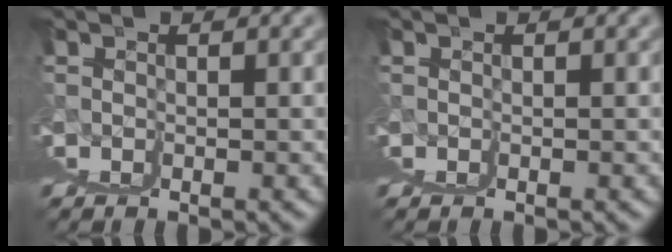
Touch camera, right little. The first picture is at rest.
{"total": 0.0}